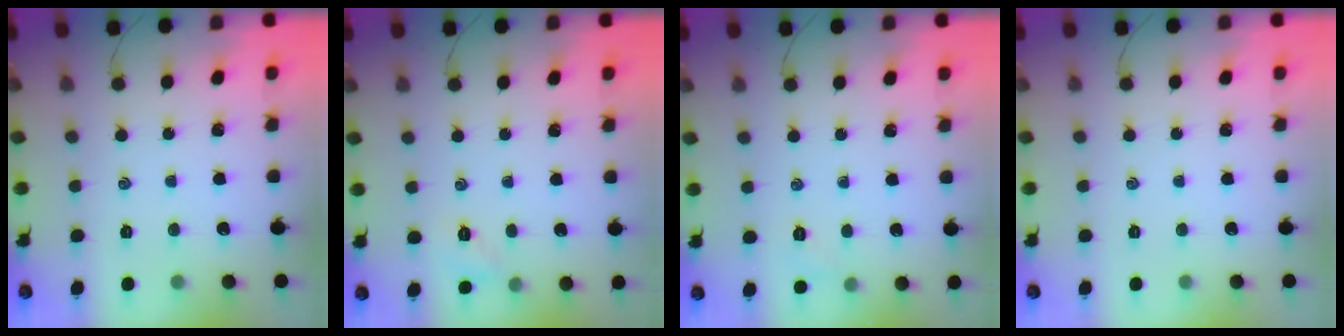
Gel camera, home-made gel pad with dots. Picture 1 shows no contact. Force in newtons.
{"total": 2.9, "press": 2.8, "slide": 0.5}
{"total": 4.5, "press": 4.3, "slide": 1.2}
{"total": 0.0}